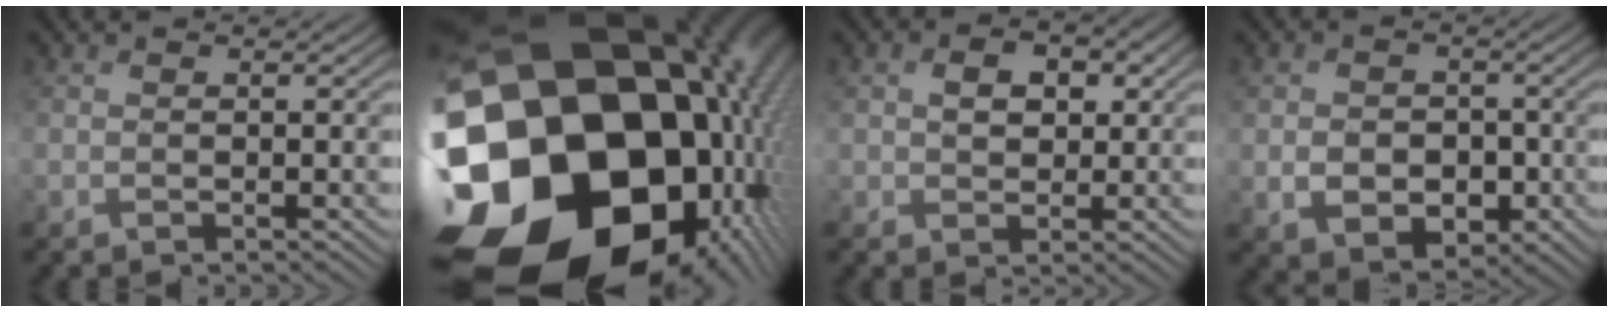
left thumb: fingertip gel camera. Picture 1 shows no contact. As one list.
[{"total": 24.9, "force": [-5.6, 19.4, 14.6], "torque": [-0.241, -0.067, -0.124]}, {"total": 5.2, "force": [1.5, 3.8, 3.3], "torque": [-0.070, 0.002, 0.021]}, {"total": 6.7, "force": [-1.4, 5.4, 3.7], "torque": [-0.079, -0.019, -0.024]}]